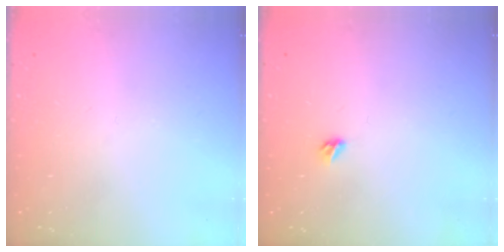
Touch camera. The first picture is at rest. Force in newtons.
{"total": 3.5, "press": 3.4, "slide": 0.7}